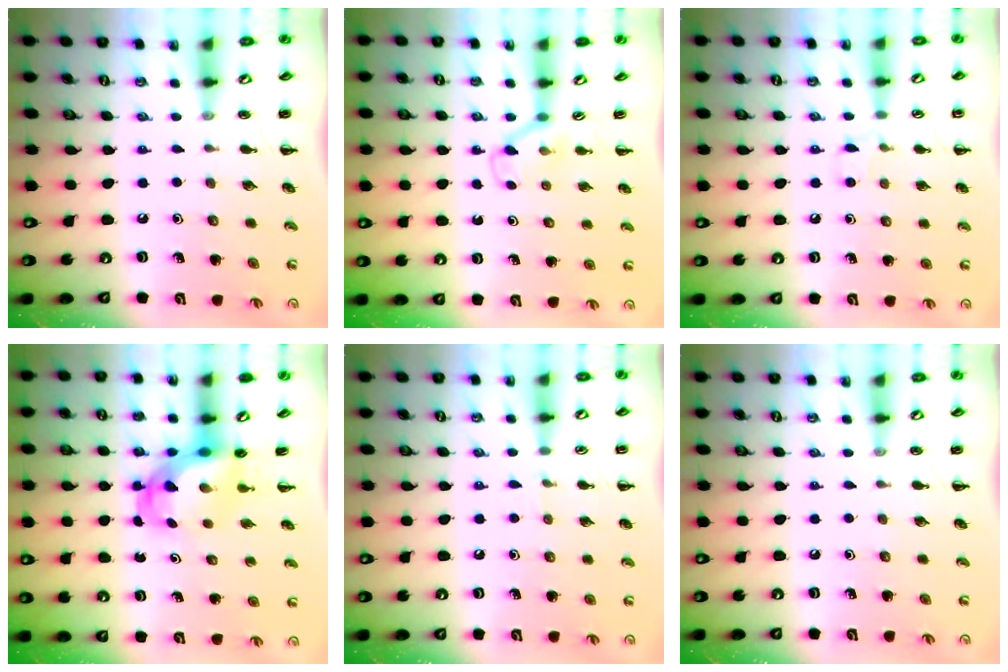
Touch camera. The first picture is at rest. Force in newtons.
{"total": 2.6, "press": 2.4, "slide": 0.9}
{"total": 6.1, "press": 5.7, "slide": 2.1}
{"total": 5.4, "press": 5.4, "slide": 0.8}
{"total": 3.8, "press": 3.6, "slide": 1.1}
{"total": 0.0}